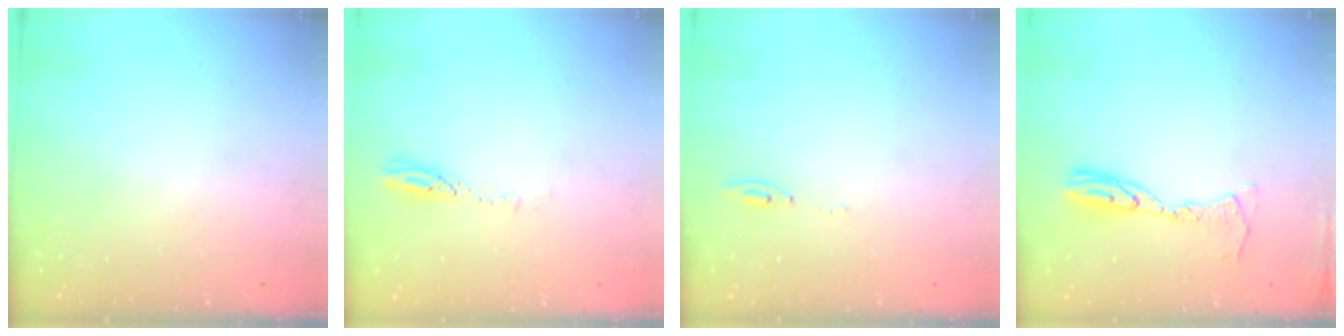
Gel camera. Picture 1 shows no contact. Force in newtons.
{"total": 3.9, "press": 3.8, "slide": 0.4}
{"total": 5.2, "press": 5.2, "slide": 0.5}
{"total": 10.3, "press": 10.3, "slide": 1.0}